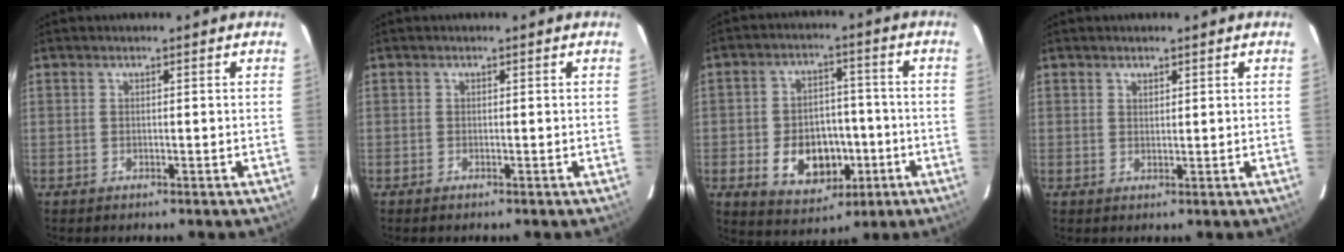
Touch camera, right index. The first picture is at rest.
{"total": 0.0}
{"total": 12.0, "force": [-3.9, 8.6, 7.4], "torque": [-0.155, 0.011, -0.041]}
{"total": 1.1, "force": [0.8, 0.6, 0.3], "torque": [-0.003, 0.002, 0.014]}